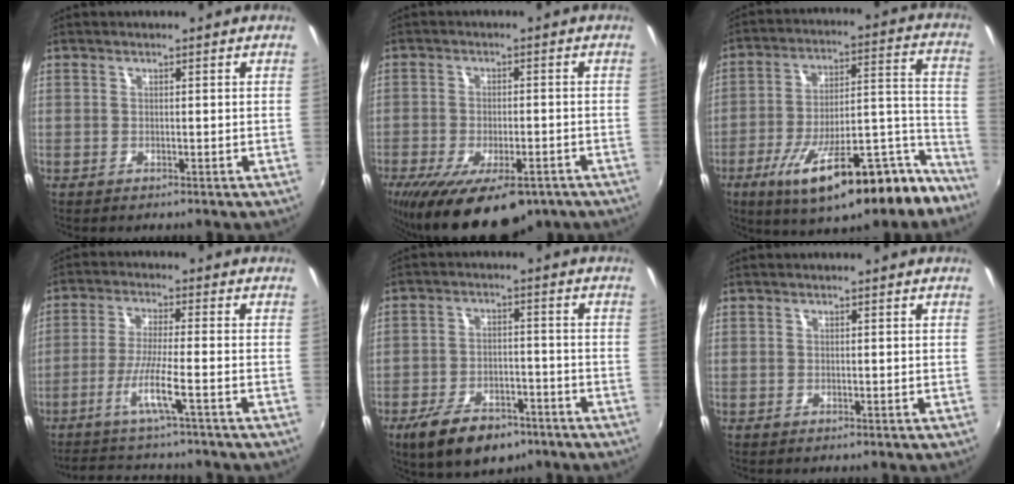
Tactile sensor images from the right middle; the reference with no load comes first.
{"total": 16.8, "force": [-11.0, 6.7, 10.9], "torque": [-0.214, -0.044, -0.160]}
{"total": 24.1, "force": [-16.4, 6.9, 16.2], "torque": [-0.242, -0.006, -0.244]}
{"total": 8.7, "force": [-6.6, -0.3, 5.7], "torque": [-0.122, -0.015, -0.118]}
{"total": 12.5, "force": [-8.2, 6.3, 7.0], "torque": [-0.154, -0.012, -0.130]}
{"total": 0.0}